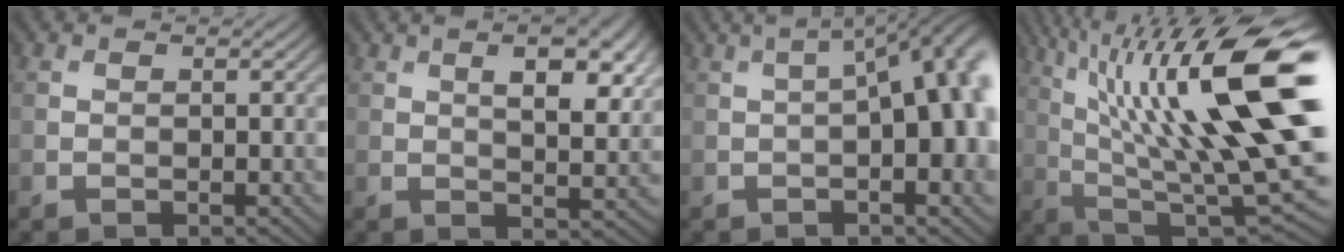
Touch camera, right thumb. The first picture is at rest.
{"total": 8.1, "force": [3.5, 3.3, 6.5], "torque": [-0.085, 0.003, 0.048]}
{"total": 13.4, "force": [0.1, 5.2, 12.4], "torque": [-0.142, 0.007, -0.011]}
{"total": 20.7, "force": [5.9, 5.9, 18.9], "torque": [-0.319, 0.032, 0.116]}